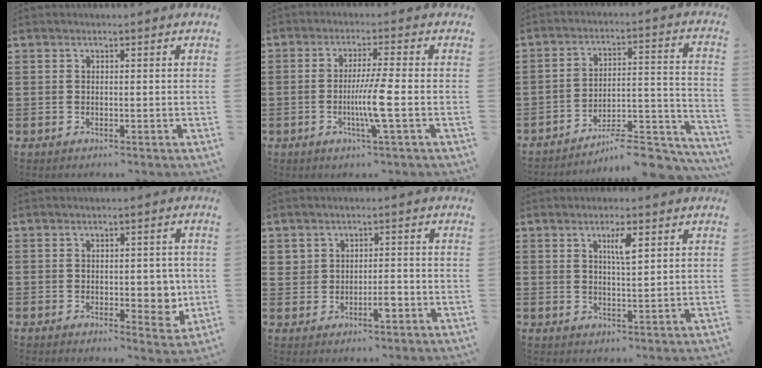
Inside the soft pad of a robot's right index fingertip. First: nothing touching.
{"total": 6.0, "force": [-1.3, -0.5, 5.9], "torque": [-0.115, -0.017, -0.030]}
{"total": 8.8, "force": [-7.9, 1.4, 3.5], "torque": [-0.040, 0.021, -0.148]}
{"total": 4.6, "force": [-0.2, 2.4, 3.9], "torque": [-0.046, -0.002, -0.008]}
{"total": 2.9, "force": [-0.5, 1.9, 2.1], "torque": [-0.045, 0.007, -0.011]}
{"total": 3.5, "force": [1.6, 0.7, 3.1], "torque": [-0.057, 0.002, 0.023]}